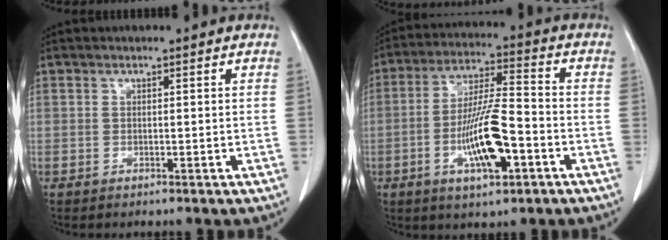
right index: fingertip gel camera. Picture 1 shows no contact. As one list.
[{"total": 11.7, "force": [-4.0, 2.4, 10.8], "torque": [-0.203, 0.000, -0.067]}]